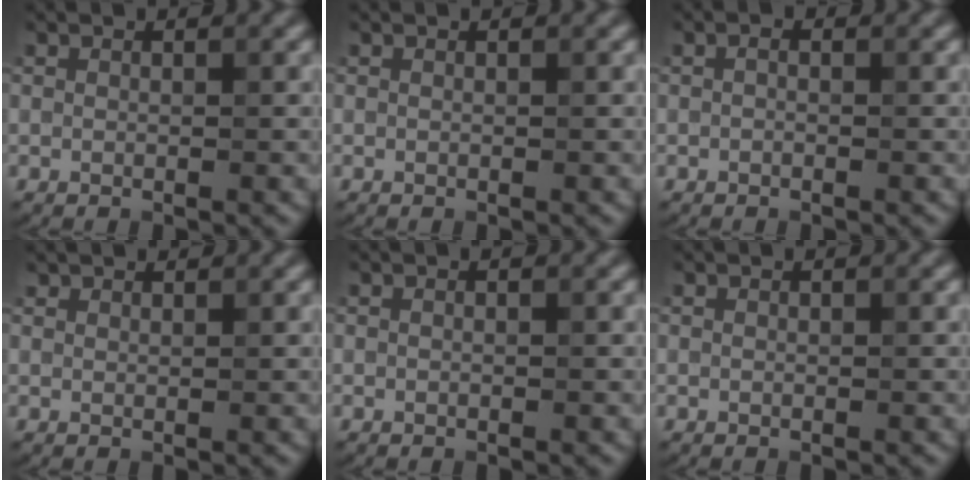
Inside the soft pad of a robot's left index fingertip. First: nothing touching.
{"total": 0.0}
{"total": 0.5, "force": [-0.1, 0.3, 0.4], "torque": [-0.009, -0.004, -0.005]}
{"total": 1.5, "force": [1.4, 0.3, 0.2], "torque": [-0.008, 0.001, 0.021]}
{"total": 0.0}
{"total": 0.0}